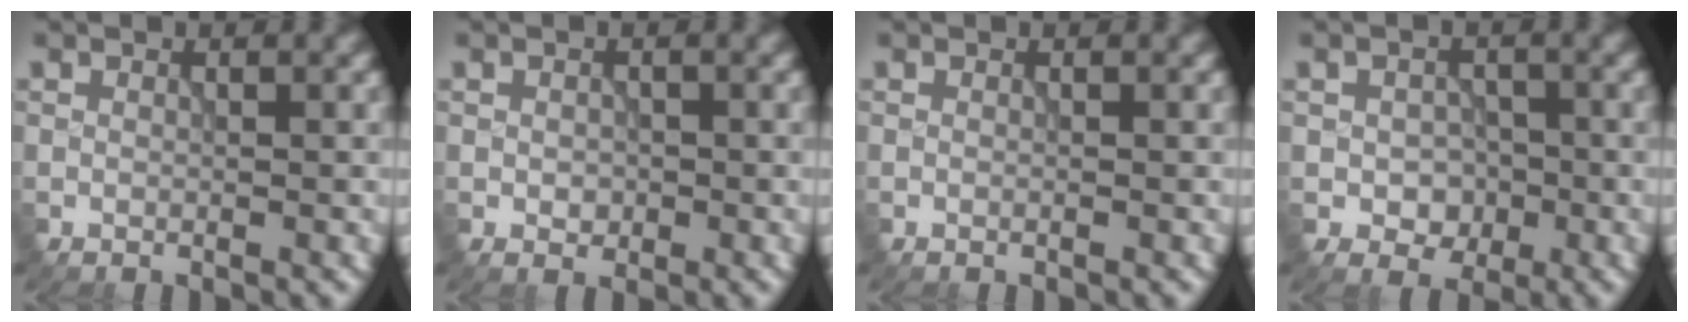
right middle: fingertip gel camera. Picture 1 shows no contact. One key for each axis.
{"total": 1.2, "fx": -0.1, "fy": 0.9, "fz": 0.7, "tx": -0.013, "ty": -0.003, "tz": -0.002}
{"total": 0.0}
{"total": 2.7, "fx": -0.5, "fy": 2.2, "fz": 1.5, "tx": -0.023, "ty": -0.004, "tz": -0.010}